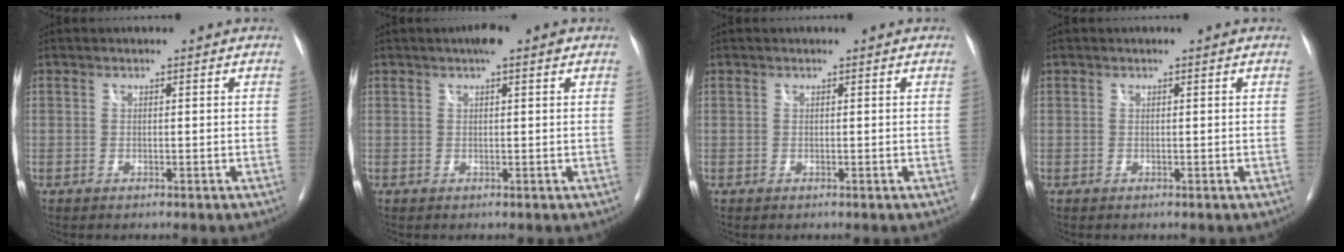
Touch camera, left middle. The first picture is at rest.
{"total": 3.3, "force": [2.0, 0.5, 2.5], "torque": [-0.041, 0.017, 0.029]}
{"total": 0.0}
{"total": 0.0}